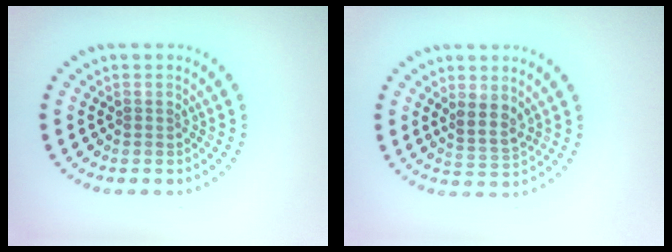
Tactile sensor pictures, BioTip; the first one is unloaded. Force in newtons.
{"total": 2.3, "press": 1.9, "slide": 1.2}